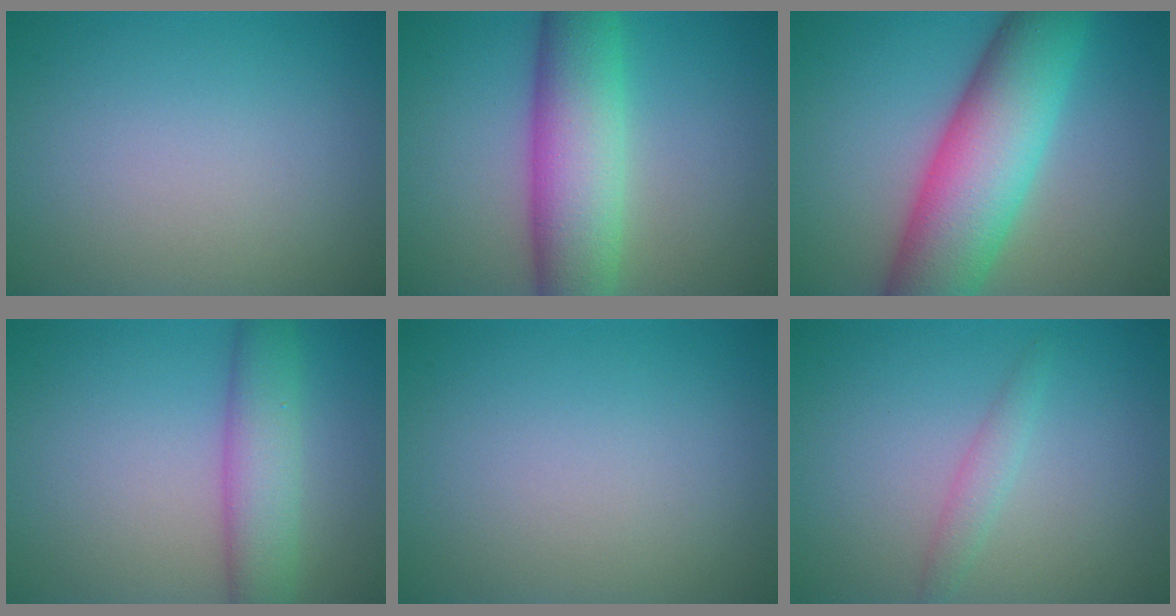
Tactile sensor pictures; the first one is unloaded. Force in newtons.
{"total": 8.9, "press": 8.9, "slide": 0.4}
{"total": 11.4, "press": 11.4, "slide": 0.5}
{"total": 4.8, "press": 4.8, "slide": 0.2}
{"total": 0.0}
{"total": 1.4, "press": 1.4, "slide": 0.0}